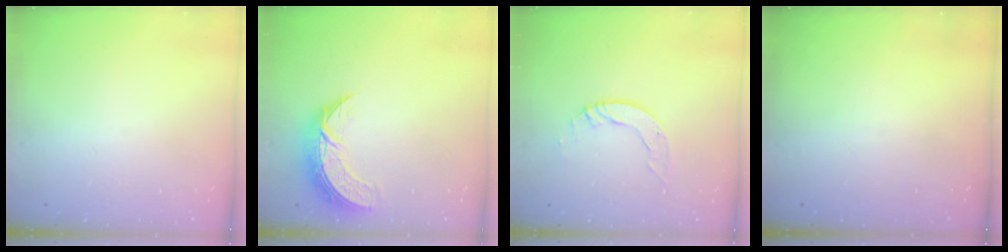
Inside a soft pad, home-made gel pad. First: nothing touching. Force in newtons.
{"total": 9.2, "press": 9.2, "slide": 0.6}
{"total": 4.9, "press": 4.9, "slide": 0.1}
{"total": 0.0}